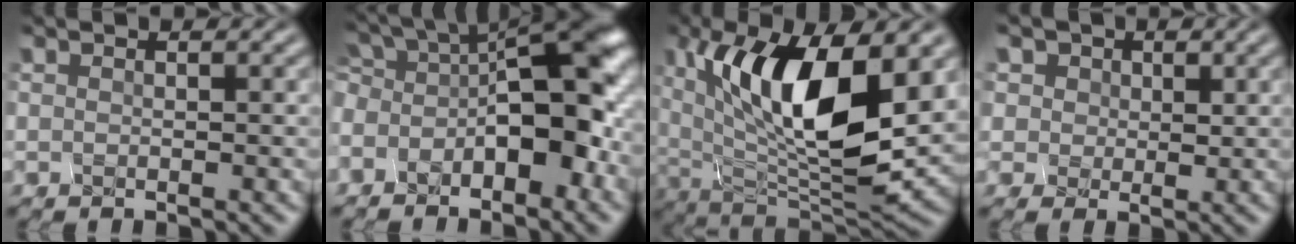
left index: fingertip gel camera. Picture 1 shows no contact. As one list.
[{"total": 10.0, "force": [-3.0, 4.7, 8.3], "torque": [-0.121, 0.019, -0.043]}, {"total": 11.0, "force": [3.0, 4.3, 9.7], "torque": [-0.170, -0.016, 0.073]}, {"total": 3.8, "force": [2.0, 3.2, 0.5], "torque": [-0.039, 0.007, 0.036]}]